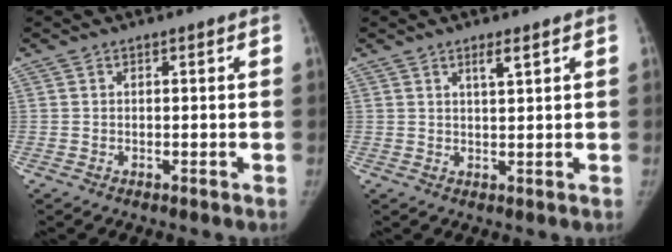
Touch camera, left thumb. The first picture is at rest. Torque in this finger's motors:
{"motor_torque": [0.22, -0.13, 0.74, -0.38, 0.10]}